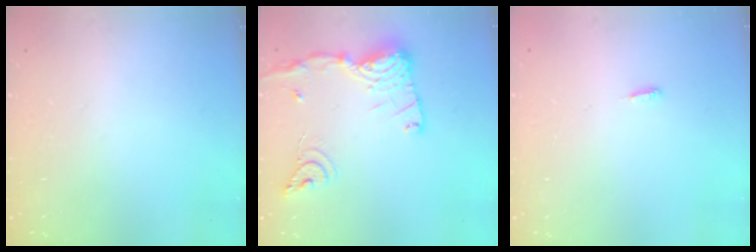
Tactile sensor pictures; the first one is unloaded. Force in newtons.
{"total": 17.9, "press": 17.8, "slide": 1.6}
{"total": 3.6, "press": 3.4, "slide": 1.0}